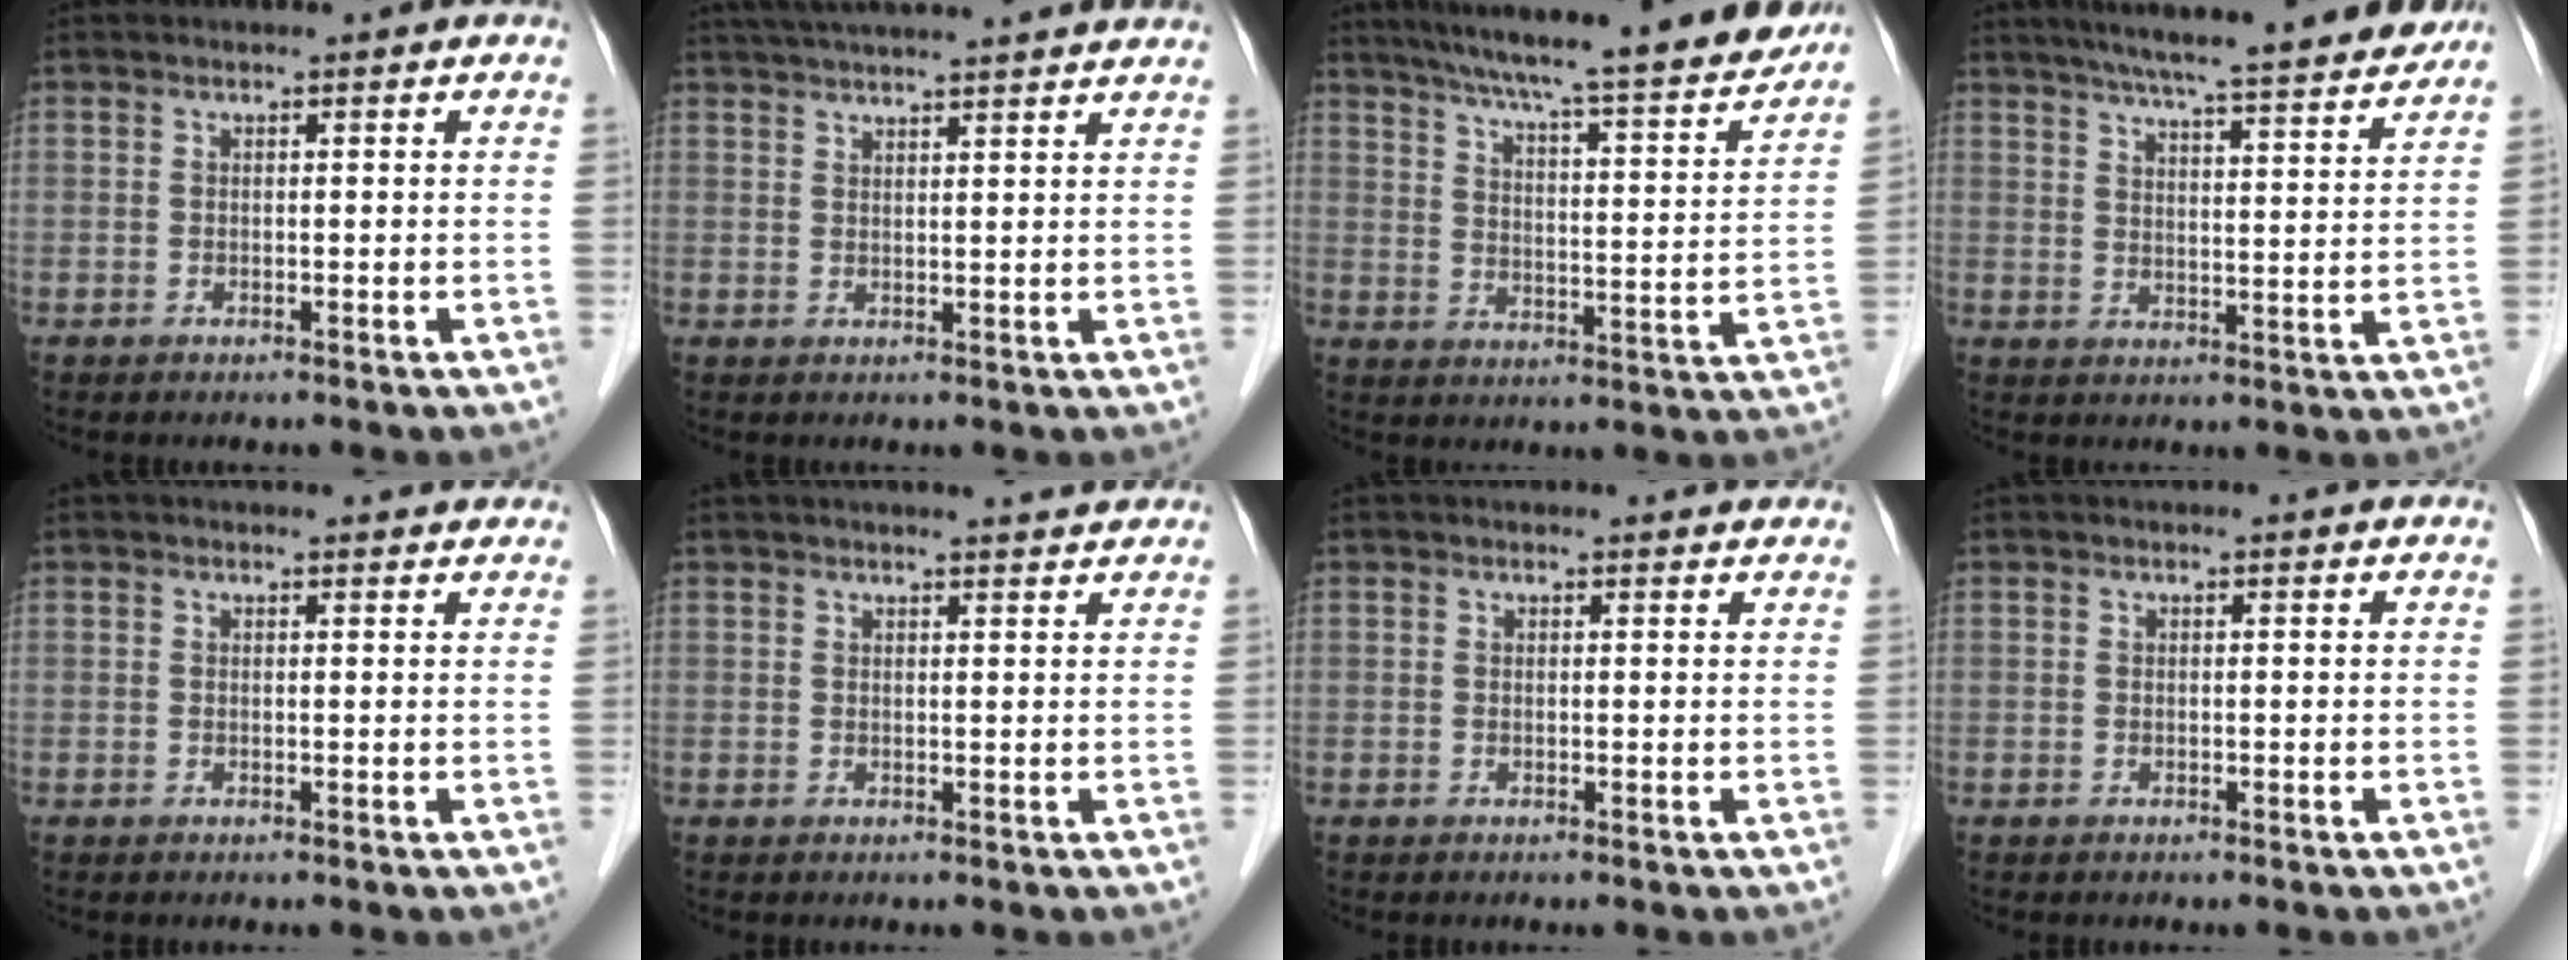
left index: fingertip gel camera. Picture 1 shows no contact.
{"total": 16.2, "force": [14.6, -0.1, 7.1], "torque": [-0.123, 0.030, 0.197]}
{"total": 21.7, "force": [19.1, 0.8, 10.1], "torque": [-0.159, -0.022, 0.259]}
{"total": 18.8, "force": [16.3, 1.0, 9.3], "torque": [-0.141, 0.011, 0.219]}
{"total": 3.9, "force": [3.8, 0.6, 0.7], "torque": [-0.011, 0.006, 0.034]}
{"total": 5.7, "force": [5.3, 0.0, 1.9], "torque": [-0.028, 0.015, 0.055]}
{"total": 4.2, "force": [4.1, 0.7, 0.7], "torque": [-0.009, 0.010, 0.036]}
{"total": 2.0, "force": [1.9, 0.1, 0.4], "torque": [-0.013, 0.007, 0.016]}